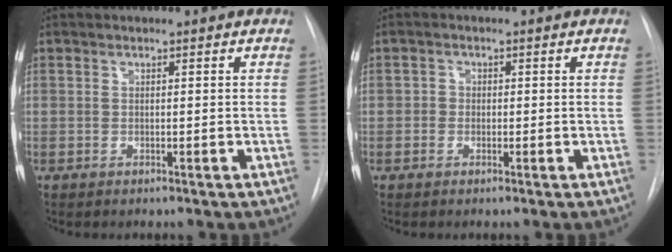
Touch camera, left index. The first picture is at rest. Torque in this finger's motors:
{"motor_torque": [0.13, 0.00, 0.02, 0.00]}